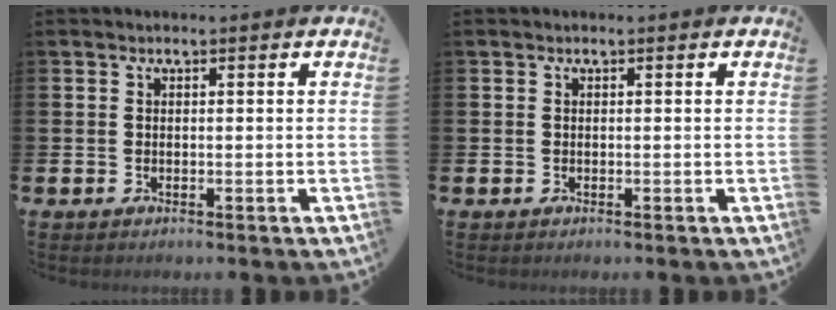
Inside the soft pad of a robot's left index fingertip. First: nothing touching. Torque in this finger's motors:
{"motor_torque": [0.00, 0.00, 0.00, 0.00]}